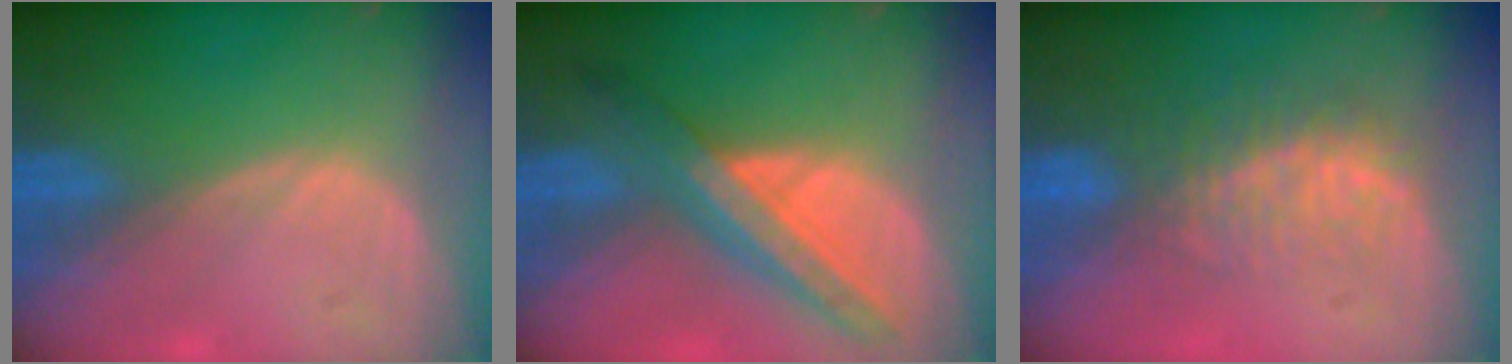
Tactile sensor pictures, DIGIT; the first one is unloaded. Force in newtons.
{"total": 8.4, "press": 7.4, "slide": 4.0}
{"total": 7.5, "press": 7.0, "slide": 2.8}